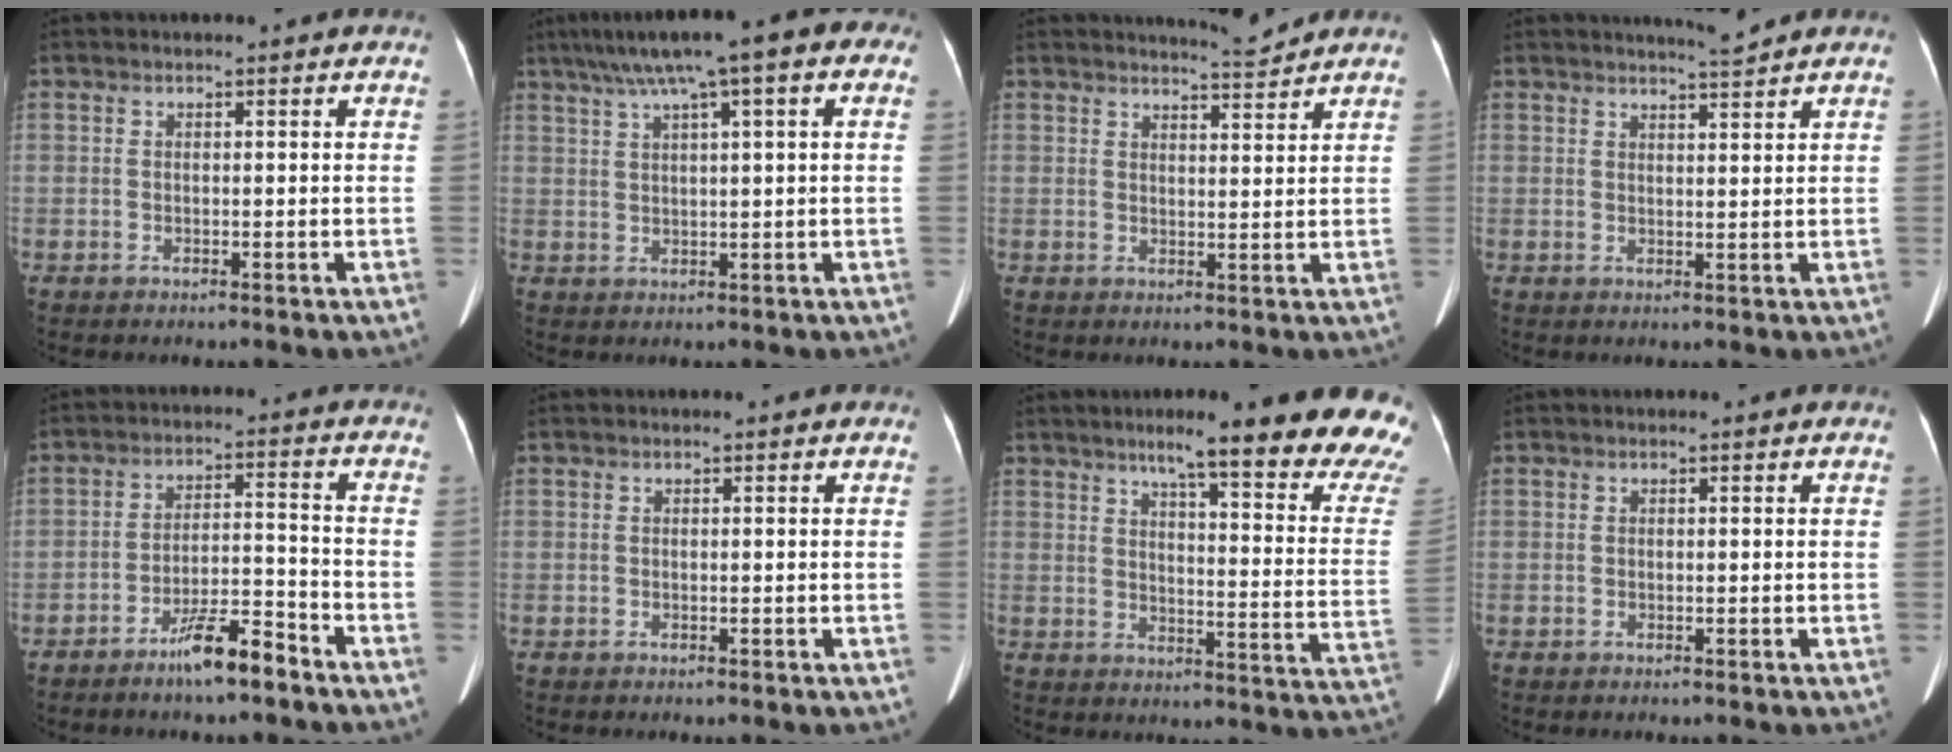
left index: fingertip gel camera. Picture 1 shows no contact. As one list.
[{"total": 12.5, "force": [6.6, 1.9, 10.4], "torque": [-0.165, 0.048, 0.094]}, {"total": 3.2, "force": [3.2, -0.6, 0.1], "torque": [-0.009, -0.014, 0.051]}, {"total": 2.8, "force": [2.6, -0.7, 0.6], "torque": [-0.010, -0.009, 0.045]}, {"total": 7.0, "force": [-5.5, 0.7, 4.3], "torque": [-0.081, -0.001, -0.099]}, {"total": 0.0}, {"total": 24.1, "force": [19.3, 0.9, 14.3], "torque": [-0.175, -0.067, 0.235]}, {"total": 0.0}]